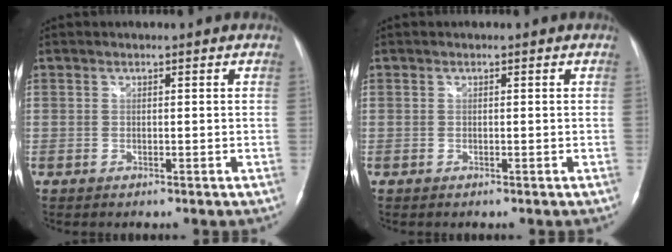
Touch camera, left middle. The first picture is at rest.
{"total": 0.0}